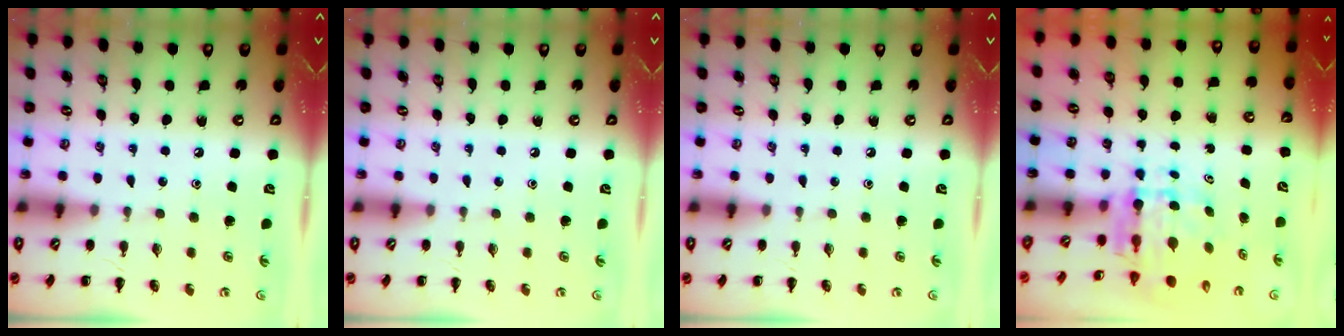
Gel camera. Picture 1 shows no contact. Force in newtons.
{"total": 0.0}
{"total": 0.0}
{"total": 5.6, "press": 5.4, "slide": 1.5}